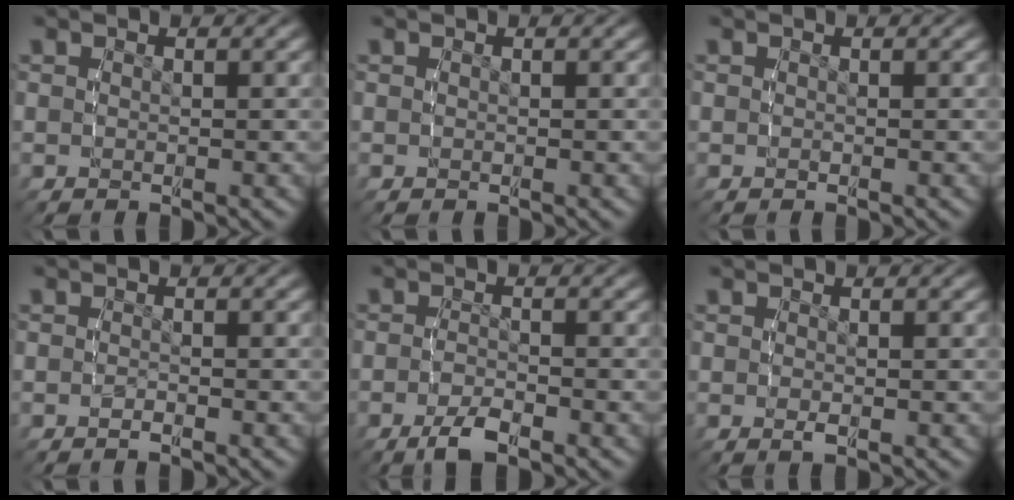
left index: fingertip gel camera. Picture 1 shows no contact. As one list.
[{"total": 0.0}, {"total": 0.0}, {"total": 0.6, "force": [-0.6, 0.0, 0.2], "torque": [-0.006, 0.007, -0.017]}, {"total": 2.7, "force": [-1.9, 1.0, 1.7], "torque": [-0.038, 0.000, -0.038]}, {"total": 0.6, "force": [0.0, 0.0, 0.6], "torque": [-0.016, -0.002, 0.000]}]